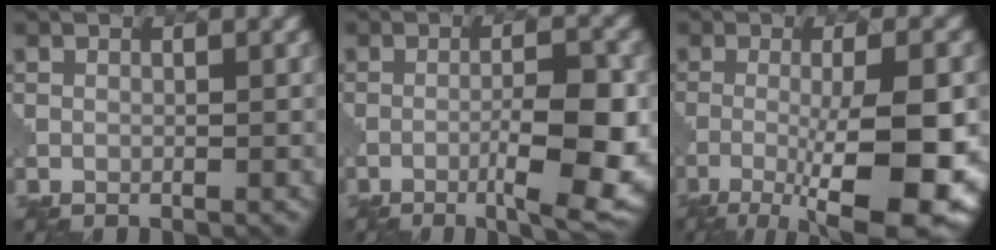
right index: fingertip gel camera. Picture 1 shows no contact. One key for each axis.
{"total": 7.2, "fx": -2.5, "fy": 1.3, "fz": 6.6, "tx": -0.104, "ty": 0.001, "tz": -0.037}
{"total": 11.1, "fx": -3.8, "fy": 2.7, "fz": 10.1, "tx": -0.159, "ty": -0.011, "tz": -0.053}